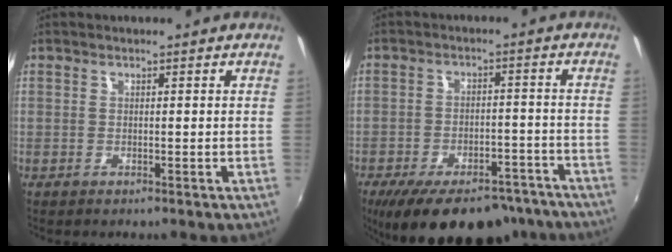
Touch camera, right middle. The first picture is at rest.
{"total": 20.0, "force": [-15.5, 8.2, 9.7], "torque": [-0.180, -0.006, -0.202]}